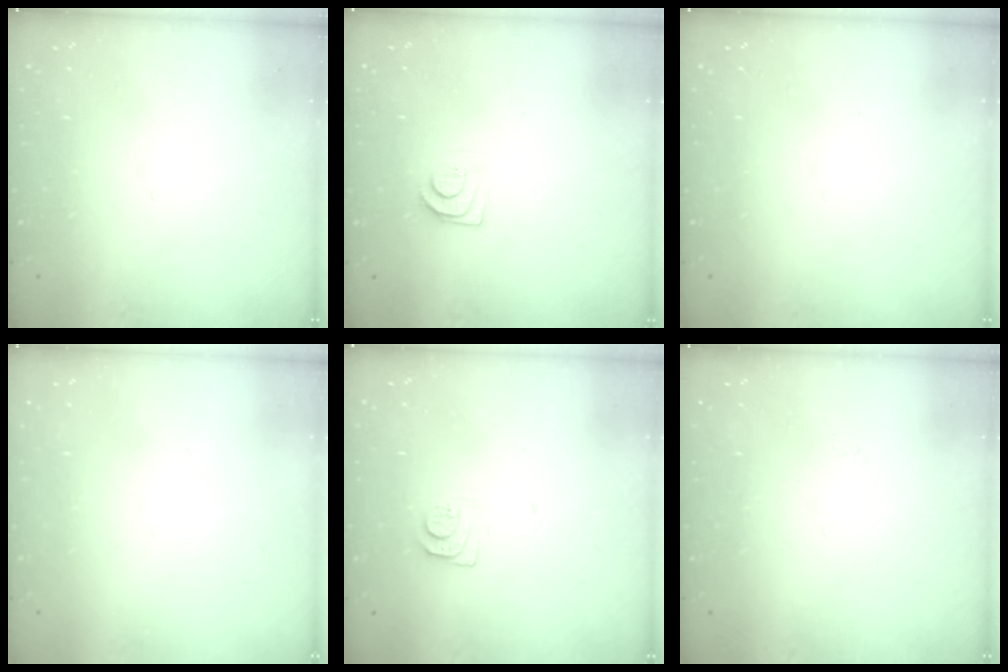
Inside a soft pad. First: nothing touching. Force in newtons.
{"total": 7.9, "press": 7.8, "slide": 0.7}
{"total": 0.0}
{"total": 1.8, "press": 1.7, "slide": 0.1}
{"total": 7.3, "press": 7.2, "slide": 0.8}
{"total": 3.4, "press": 3.3, "slide": 0.5}